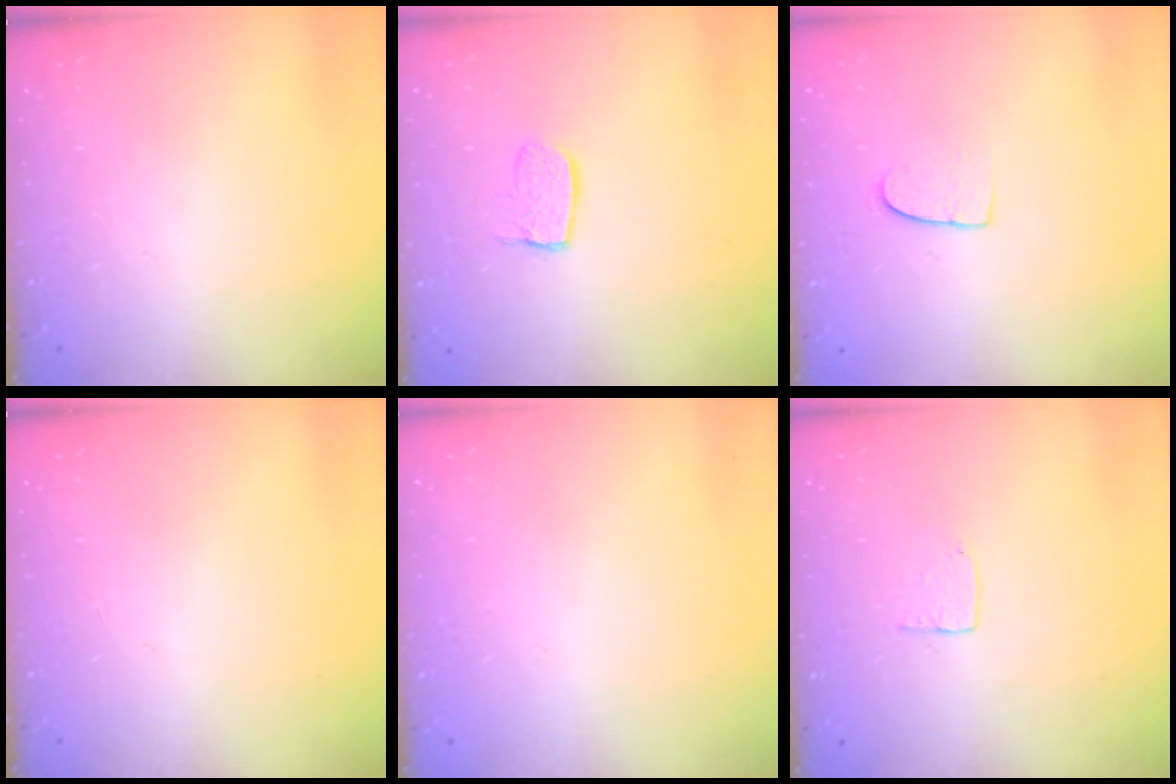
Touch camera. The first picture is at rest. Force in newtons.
{"total": 7.0, "press": 7.0, "slide": 0.5}
{"total": 7.3, "press": 7.2, "slide": 0.5}
{"total": 0.0}
{"total": 0.0}
{"total": 3.6, "press": 3.6, "slide": 0.2}